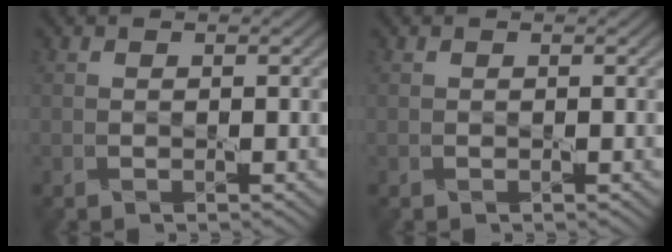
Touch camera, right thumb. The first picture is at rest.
{"total": 0.0}